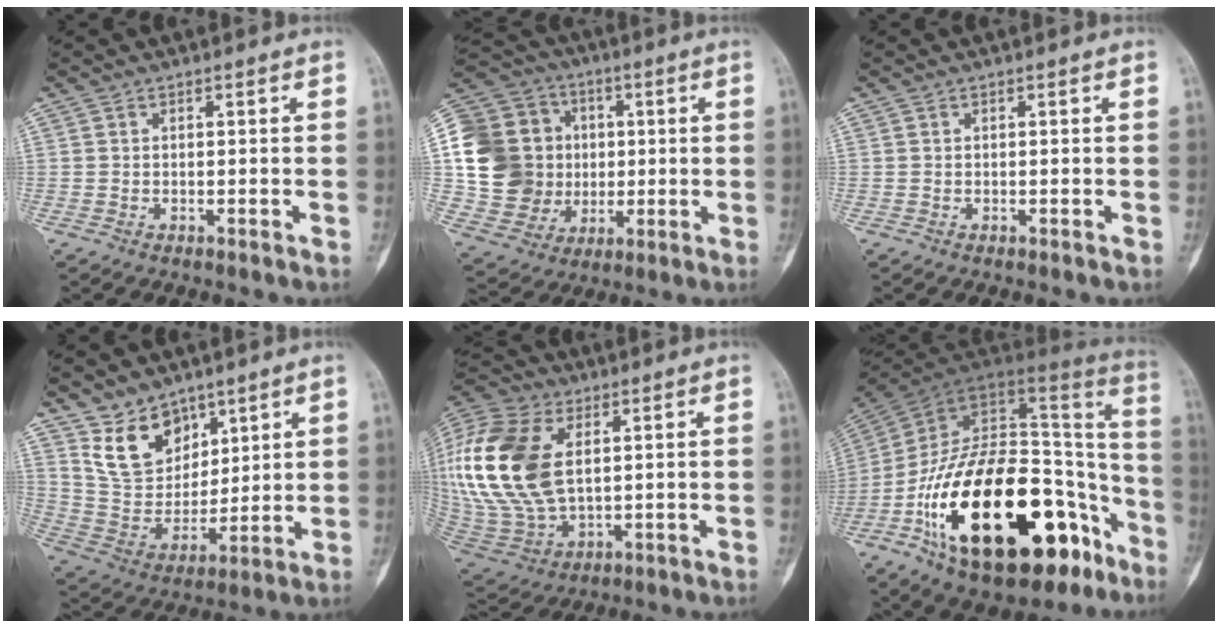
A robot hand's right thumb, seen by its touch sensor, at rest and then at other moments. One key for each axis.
{"total": 22.4, "fx": 2.1, "fy": 19.9, "fz": 10.2, "tx": -0.175, "ty": 0.032, "tz": 0.055}
{"total": 0.0}
{"total": 12.4, "fx": 8.3, "fy": 7.9, "fz": 4.8, "tx": -0.054, "ty": -0.056, "tz": 0.172}
{"total": 26.3, "fx": 5.5, "fy": 16.1, "fz": 20.1, "tx": -0.460, "ty": -0.007, "tz": 0.109}
{"total": 40.1, "fx": -16.8, "fy": 19.5, "fz": 30.7, "tx": -0.448, "ty": 0.067, "tz": -0.259}